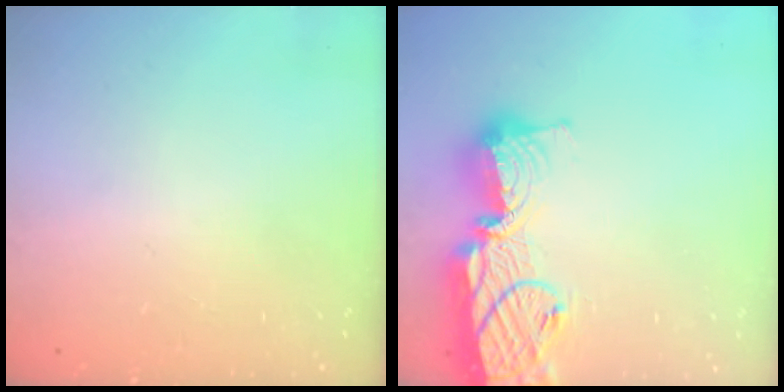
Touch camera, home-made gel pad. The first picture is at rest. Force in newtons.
{"total": 17.5, "press": 17.4, "slide": 1.3}